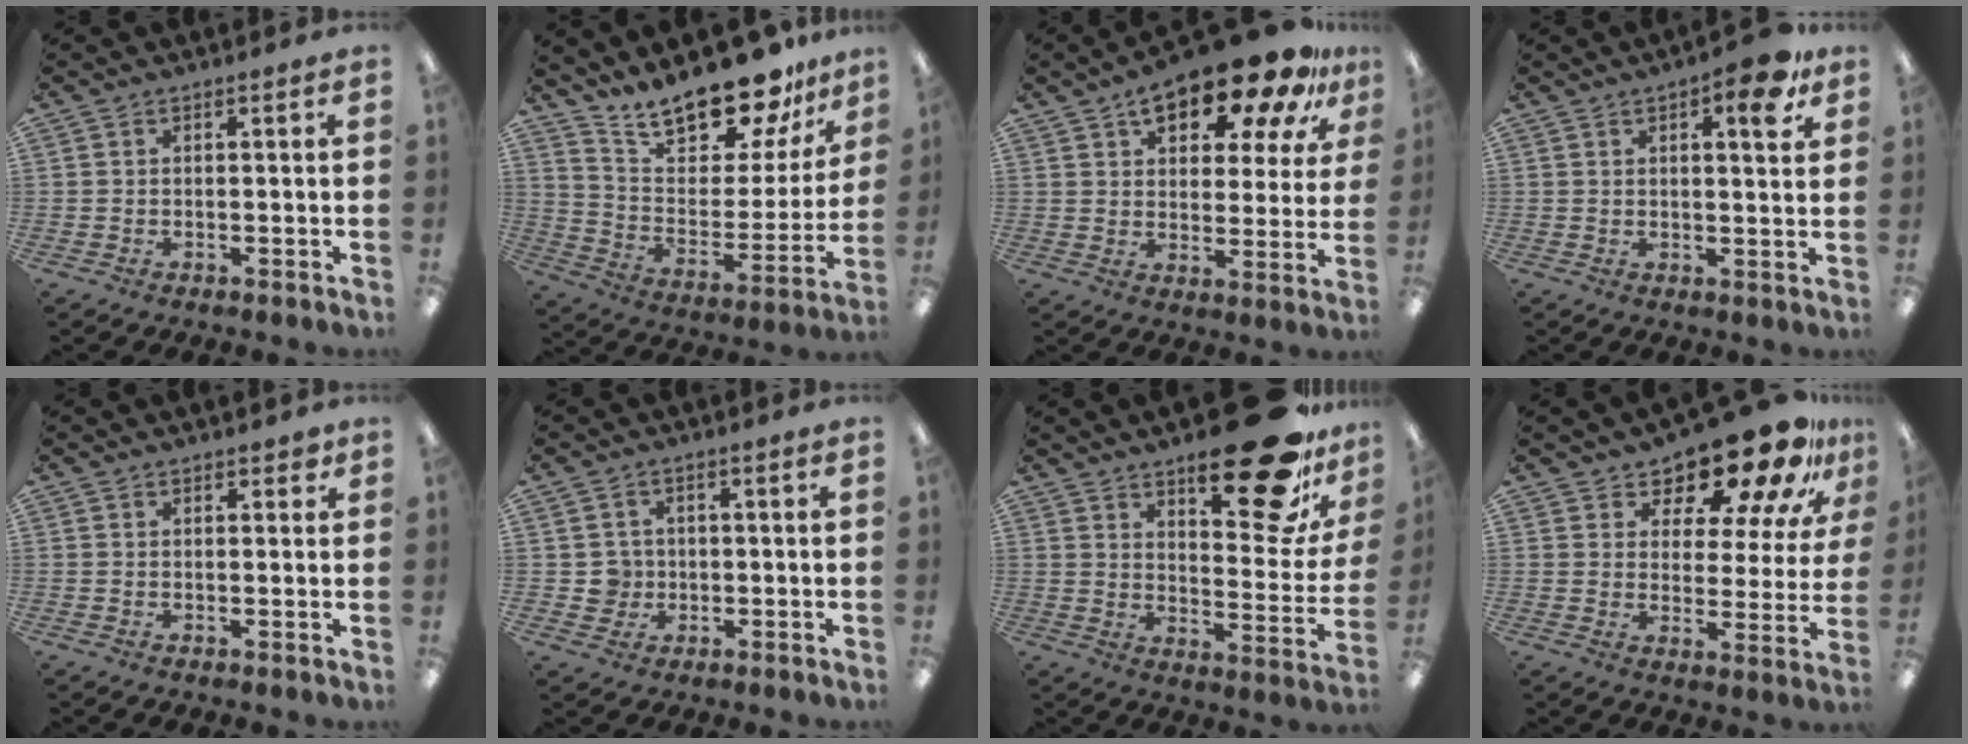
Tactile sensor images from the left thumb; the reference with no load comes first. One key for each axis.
{"total": 19.9, "fx": 17.4, "fy": 6.0, "fz": 7.6, "tx": -0.132, "ty": -0.129, "tz": 0.302}
{"total": 17.4, "fx": 12.4, "fy": 6.5, "fz": 10.4, "tx": -0.158, "ty": -0.071, "tz": 0.204}
{"total": 8.1, "fx": 4.5, "fy": 2.8, "fz": 6.2, "tx": -0.074, "ty": -0.018, "tz": 0.066}
{"total": 1.7, "fx": 1.2, "fy": 0.9, "fz": 0.7, "tx": -0.006, "ty": -0.001, "tz": 0.020}
{"total": 4.0, "fx": 0.1, "fy": 4.0, "fz": 0.3, "tx": -0.001, "ty": 0.002, "tz": -0.001}
{"total": 23.6, "fx": 15.9, "fy": 8.3, "fz": 15.4, "tx": -0.189, "ty": -0.109, "tz": 0.254}
{"total": 16.7, "fx": 13.9, "fy": 5.4, "fz": 7.7, "tx": -0.118, "ty": -0.106, "tz": 0.230}